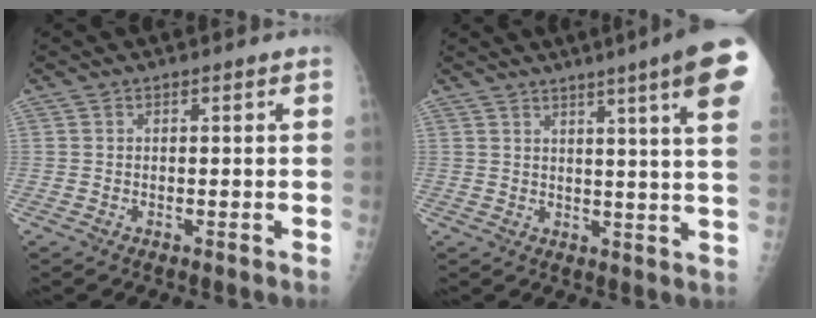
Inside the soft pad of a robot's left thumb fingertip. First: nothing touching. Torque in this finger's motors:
{"motor_torque": [2.48, 2.52, 1.76, -0.82, 0.19]}